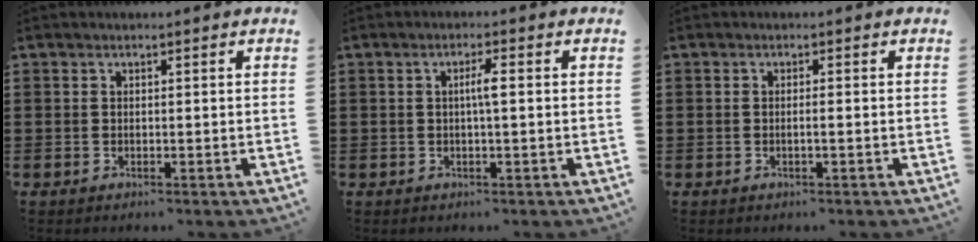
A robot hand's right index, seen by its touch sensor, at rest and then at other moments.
{"total": 2.4, "force": [0.0, 0.1, 2.4], "torque": [-0.045, -0.001, -0.003]}
{"total": 1.0, "force": [-0.4, -0.2, 0.8], "torque": [-0.015, -0.005, -0.008]}